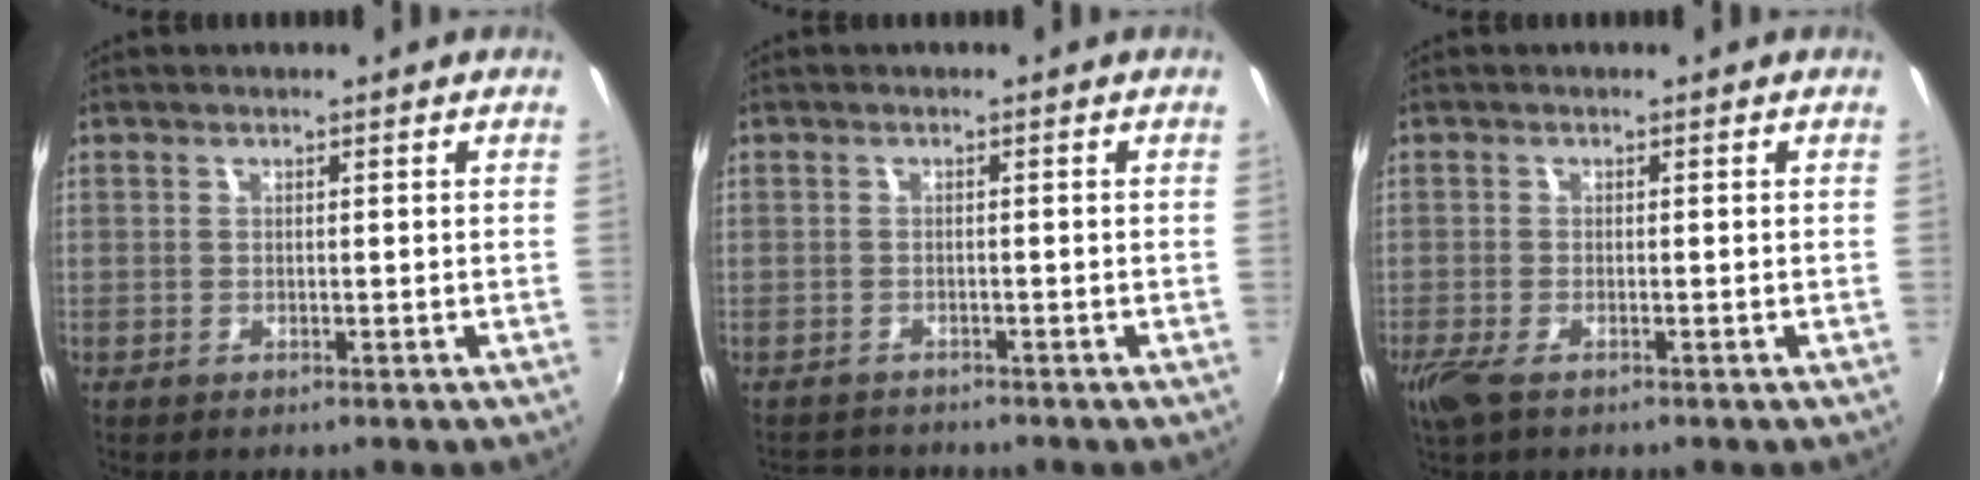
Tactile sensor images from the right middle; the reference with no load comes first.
{"total": 3.0, "force": [-2.8, 1.1, 0.2], "torque": [-0.016, -0.002, -0.052]}
{"total": 3.4, "force": [-2.1, 1.1, 2.5], "torque": [-0.056, -0.013, -0.041]}